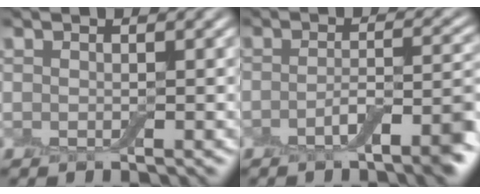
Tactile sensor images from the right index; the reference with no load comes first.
{"total": 4.9, "force": [-2.8, 1.2, 3.8], "torque": [-0.057, 0.002, -0.044]}